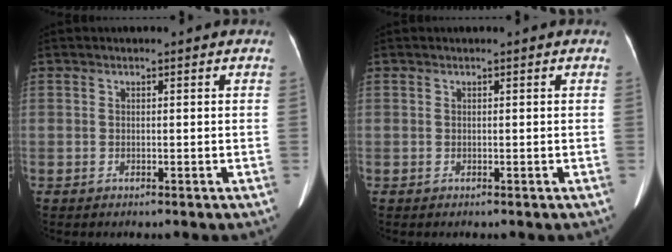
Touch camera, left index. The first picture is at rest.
{"total": 0.0}